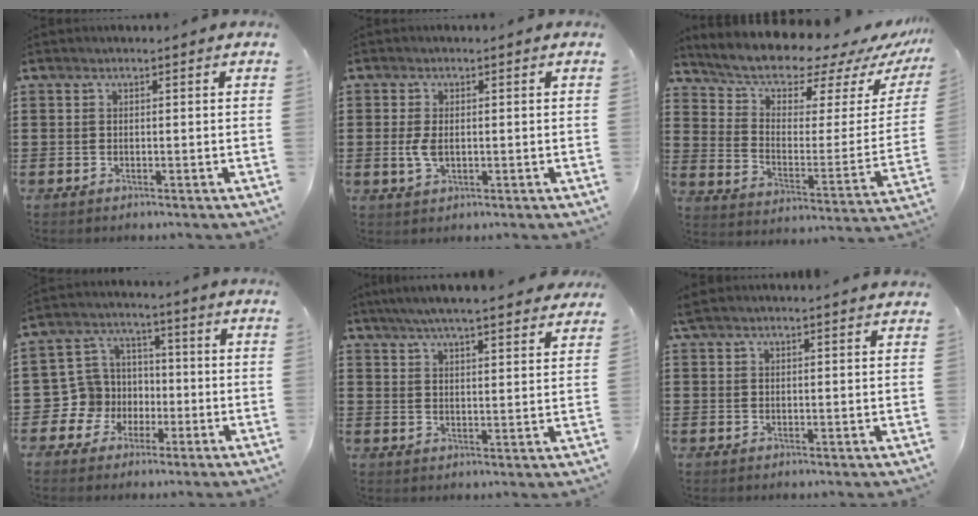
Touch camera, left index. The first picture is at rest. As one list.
[{"total": 3.2, "force": [-0.1, 1.7, 2.7], "torque": [-0.075, -0.004, -0.008]}, {"total": 8.6, "force": [7.8, 2.5, 2.8], "torque": [-0.080, -0.063, 0.130]}, {"total": 8.1, "force": [-1.4, 7.8, 1.6], "torque": [-0.086, 0.005, -0.026]}, {"total": 5.7, "force": [5.2, 0.1, 2.2], "torque": [-0.060, -0.018, 0.093]}, {"total": 2.3, "force": [2.2, -0.1, 0.9], "torque": [-0.022, 0.001, 0.042]}]